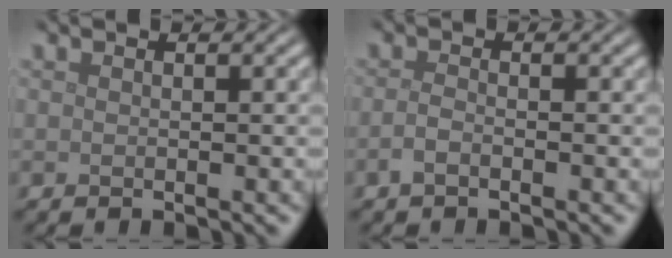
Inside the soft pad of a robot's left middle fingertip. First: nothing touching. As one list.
[{"total": 1.1, "force": [-0.7, 0.4, 0.8], "torque": [-0.019, 0.001, -0.016]}]